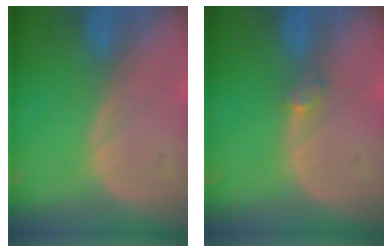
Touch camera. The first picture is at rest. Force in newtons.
{"total": 1.4, "press": 1.4, "slide": 0.2}